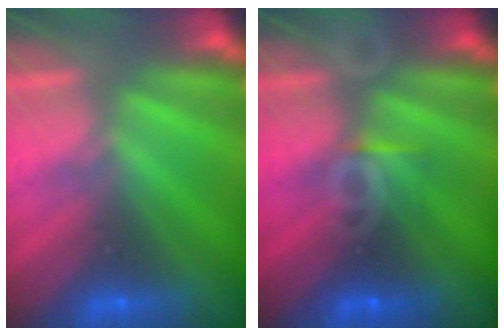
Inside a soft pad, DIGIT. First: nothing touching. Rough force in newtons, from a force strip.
{"total": 3.4}